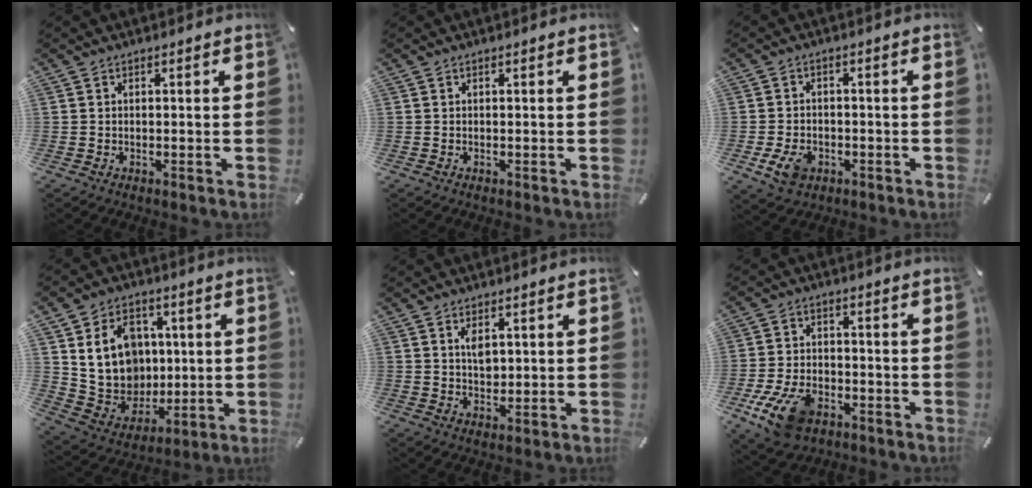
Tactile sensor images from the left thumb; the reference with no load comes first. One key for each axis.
{"total": 0.0}
{"total": 6.1, "fx": -2.3, "fy": 4.5, "fz": 3.5, "tx": -0.072, "ty": 0.003, "tz": -0.045}
{"total": 15.1, "fx": 3.3, "fy": 13.1, "fz": 6.6, "tx": -0.123, "ty": -0.004, "tz": 0.074}
{"total": 3.8, "fx": 1.4, "fy": 2.4, "fz": 2.6, "tx": -0.032, "ty": -0.006, "tz": 0.019}
{"total": 12.0, "fx": -6.0, "fy": 7.2, "fz": 7.5, "tx": -0.147, "ty": 0.022, "tz": -0.107}